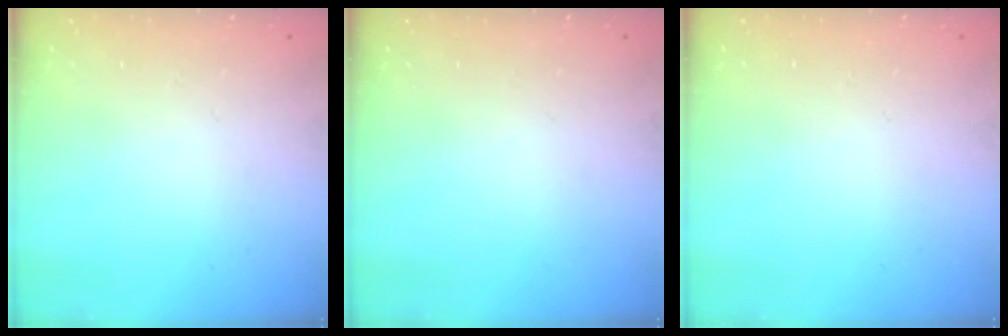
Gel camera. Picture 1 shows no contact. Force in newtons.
{"total": 0.0}
{"total": 0.0}